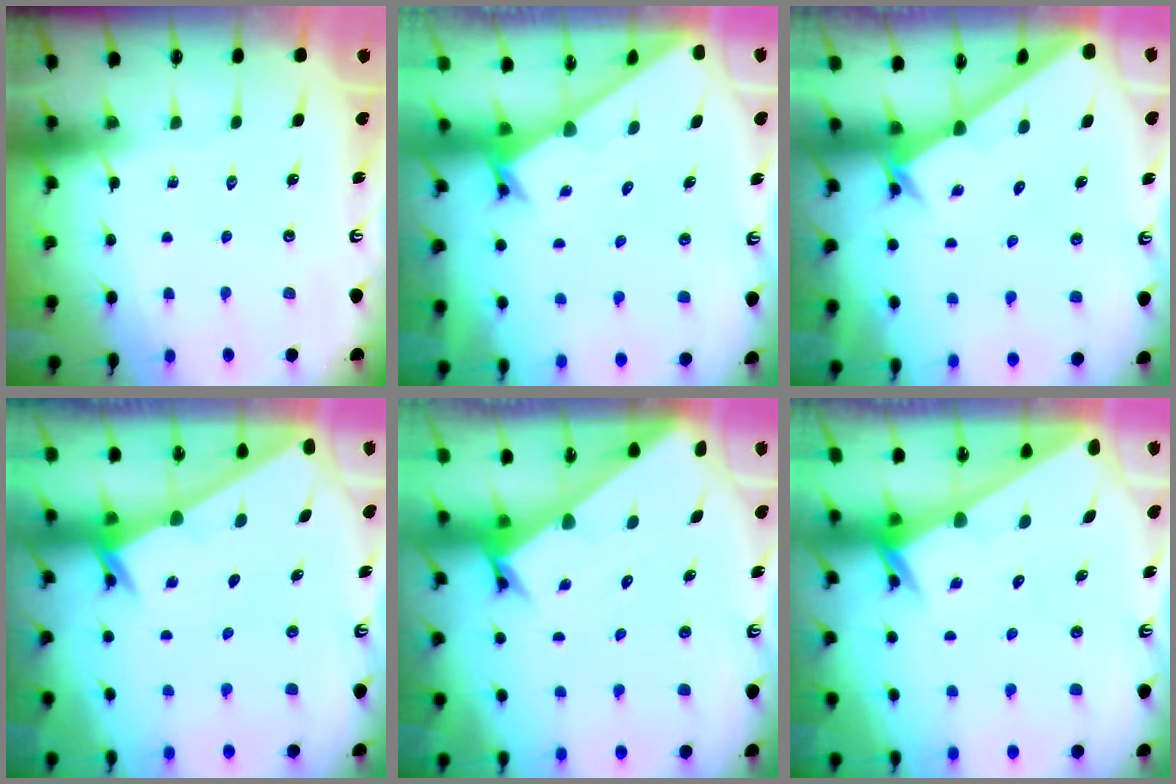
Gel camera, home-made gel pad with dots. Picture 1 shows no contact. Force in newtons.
{"total": 1.6, "press": 1.6, "slide": 0.1}
{"total": 2.2, "press": 2.2, "slide": 0.2}
{"total": 2.6, "press": 2.6, "slide": 0.2}
{"total": 2.6, "press": 2.6, "slide": 0.2}
{"total": 2.0, "press": 2.0, "slide": 0.1}